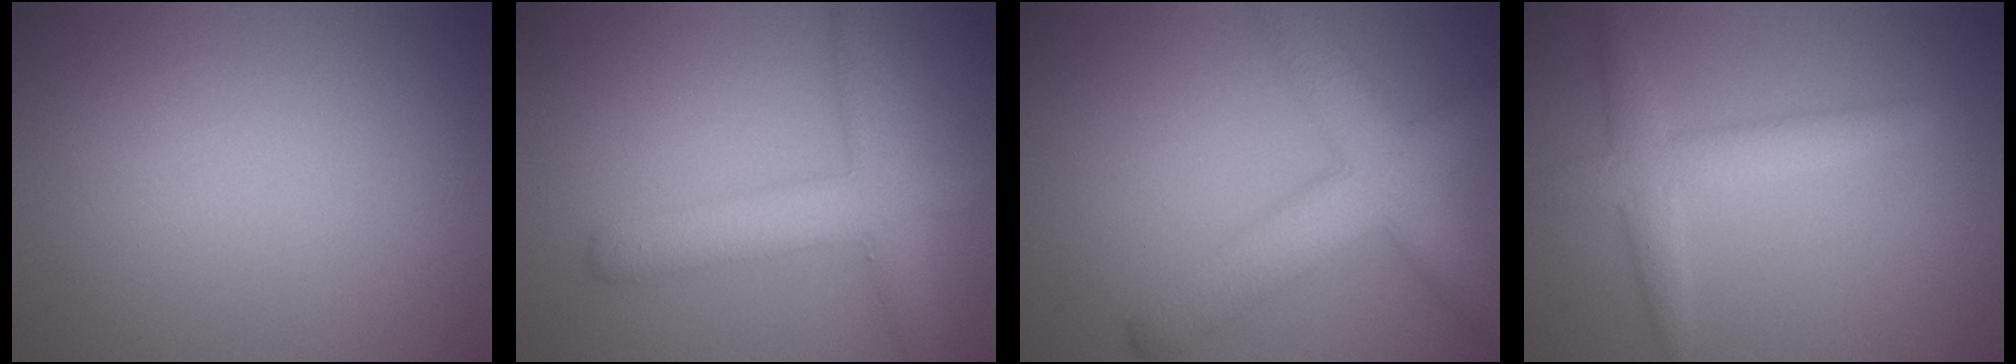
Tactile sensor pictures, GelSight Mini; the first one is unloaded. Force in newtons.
{"total": 4.3, "press": 4.3, "slide": 0.2}
{"total": 7.0, "press": 7.0, "slide": 0.3}
{"total": 2.8, "press": 2.8, "slide": 0.2}